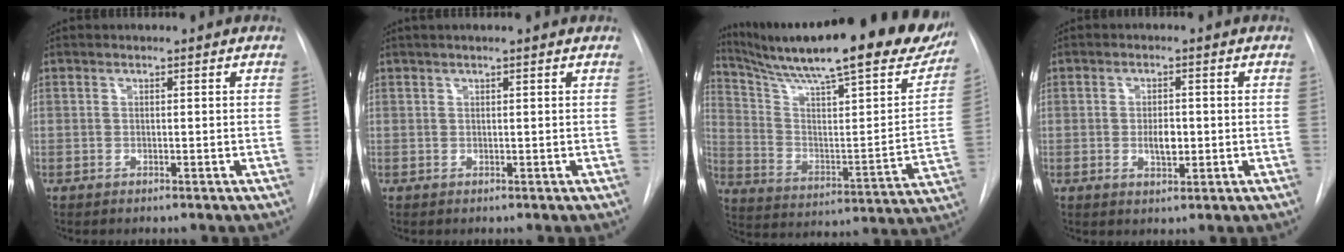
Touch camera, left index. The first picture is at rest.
{"total": 2.8, "force": [2.0, 0.0, 1.9], "torque": [-0.027, 0.026, 0.031]}
{"total": 30.2, "force": [24.9, 4.3, 16.5], "torque": [-0.260, -0.062, 0.342]}
{"total": 3.5, "force": [-0.4, 1.7, 3.0], "torque": [-0.049, 0.000, -0.002]}